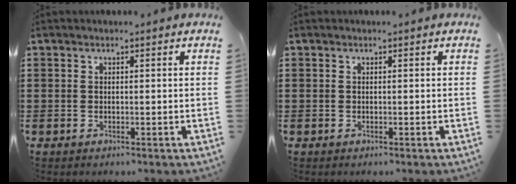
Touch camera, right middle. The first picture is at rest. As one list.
[{"total": 0.0}]